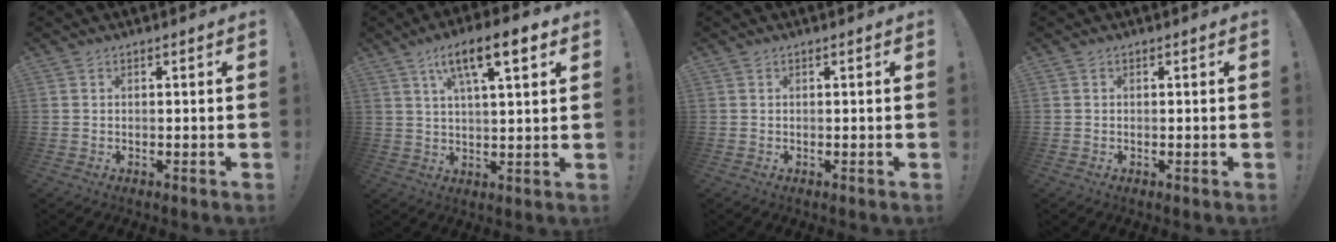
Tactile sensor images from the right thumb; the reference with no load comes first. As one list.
[{"total": 12.0, "force": [6.0, 3.0, 9.9], "torque": [-0.159, -0.018, 0.095]}, {"total": 0.0}, {"total": 0.0}]